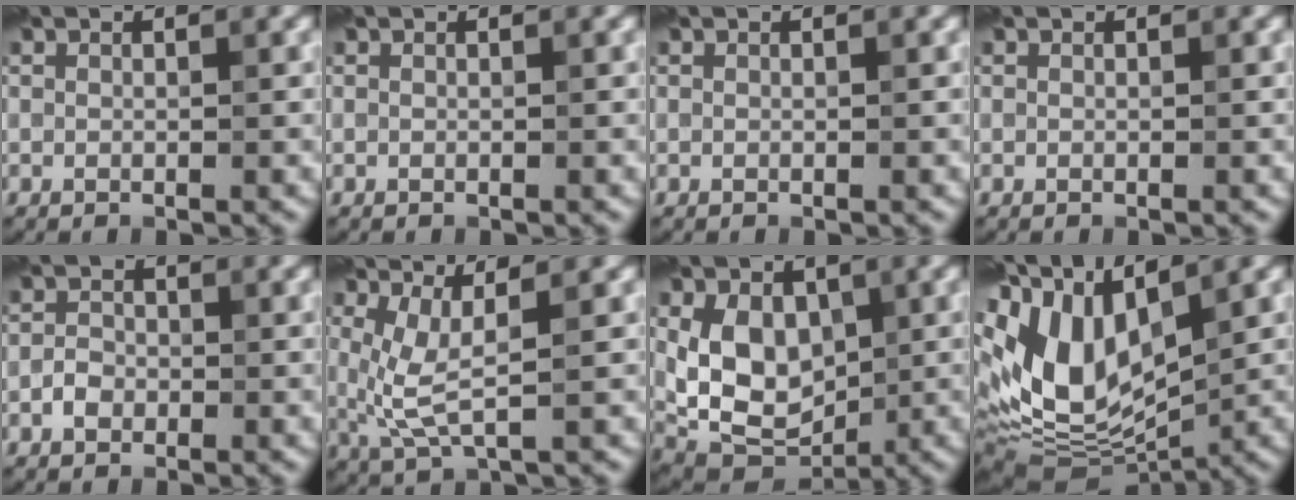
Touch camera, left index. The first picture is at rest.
{"total": 0.0}
{"total": 0.0}
{"total": 0.0}
{"total": 1.7, "force": [-0.7, 1.3, 0.8], "torque": [-0.012, 0.003, -0.018]}
{"total": 3.8, "force": [0.6, 1.0, 3.6], "torque": [-0.087, -0.010, 0.018]}
{"total": 7.5, "force": [0.8, 5.4, 5.1], "torque": [-0.098, -0.015, 0.016]}
{"total": 12.5, "force": [1.9, 7.1, 10.1], "torque": [-0.223, 0.002, 0.032]}